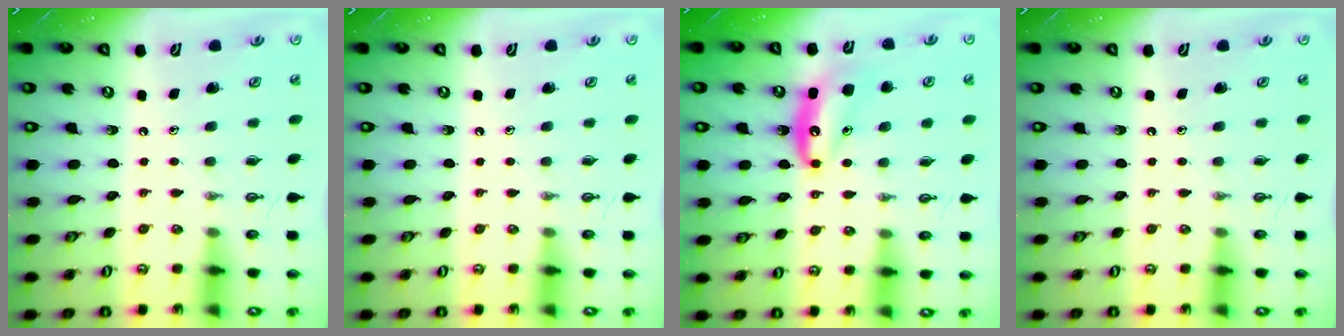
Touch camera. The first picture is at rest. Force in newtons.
{"total": 0.0}
{"total": 11.1, "press": 11.0, "slide": 1.1}
{"total": 0.0}